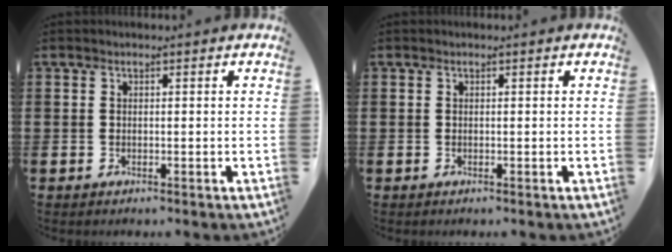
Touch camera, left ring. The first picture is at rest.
{"total": 0.0}